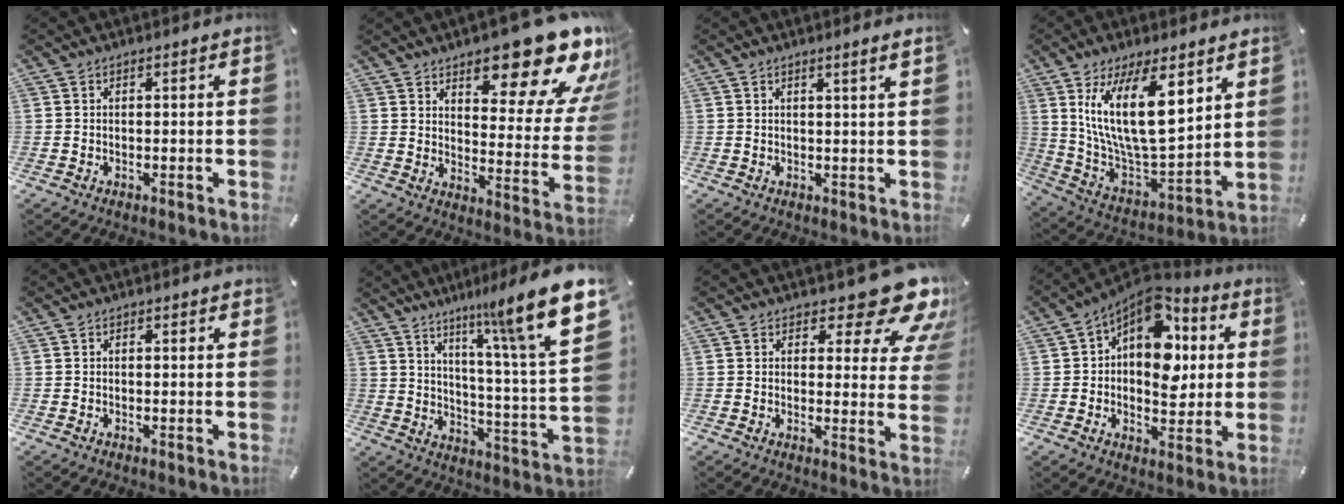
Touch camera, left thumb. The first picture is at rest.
{"total": 20.7, "force": [14.1, 8.1, 12.9], "torque": [-0.152, -0.116, 0.229]}
{"total": 2.0, "force": [1.3, -0.2, 1.5], "torque": [-0.029, -0.004, 0.022]}
{"total": 21.0, "force": [9.1, 9.0, 16.7], "torque": [-0.319, -0.053, 0.148]}
{"total": 0.0}
{"total": 17.6, "force": [11.5, 1.7, 13.2], "torque": [-0.208, -0.085, 0.173]}
{"total": 13.0, "force": [8.7, 5.2, 8.2], "torque": [-0.100, -0.065, 0.146]}
{"total": 15.0, "force": [4.4, 10.2, 10.2], "torque": [-0.145, -0.043, 0.079]}